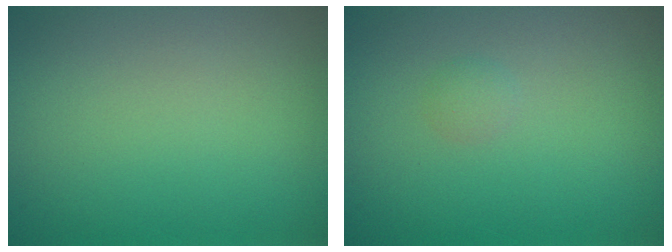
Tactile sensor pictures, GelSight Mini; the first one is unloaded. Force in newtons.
{"total": 0.7, "press": 0.7, "slide": 0.1}